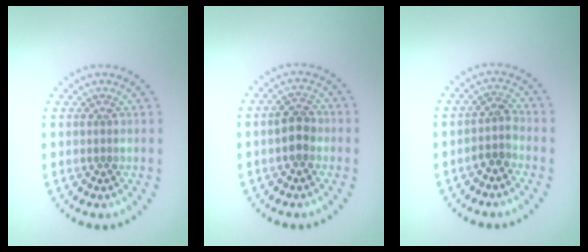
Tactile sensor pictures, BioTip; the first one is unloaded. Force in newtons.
{"total": 2.3, "press": 2.3, "slide": 0.5}
{"total": 1.8, "press": 1.4, "slide": 1.1}